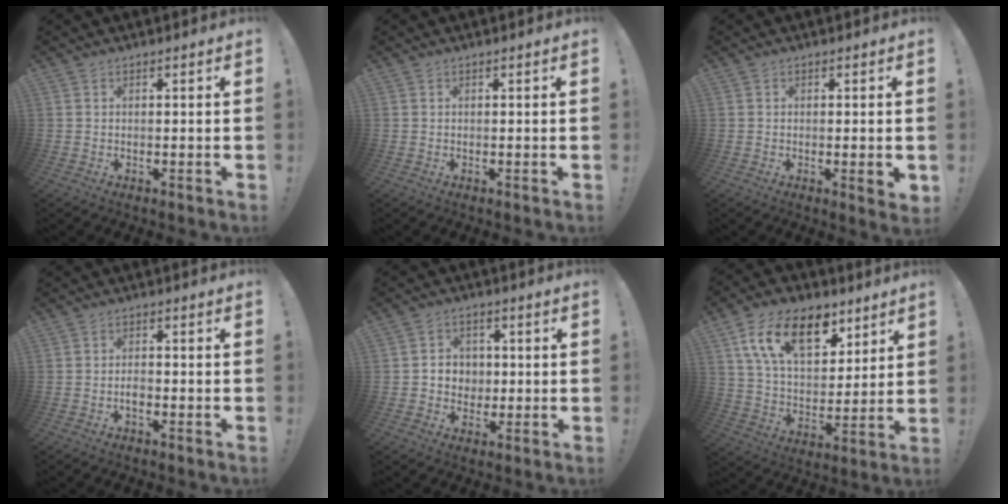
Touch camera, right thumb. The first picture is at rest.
{"total": 0.0}
{"total": 2.7, "force": [0.1, 0.2, 2.7], "torque": [-0.033, -0.008, 0.002]}
{"total": 2.4, "force": [-1.3, 1.1, 1.7], "torque": [-0.019, 0.003, -0.023]}
{"total": 6.2, "force": [0.1, 5.8, 2.1], "torque": [-0.034, 0.000, 0.007]}
{"total": 19.0, "force": [10.0, 10.8, 12.0], "torque": [-0.193, -0.042, 0.178]}